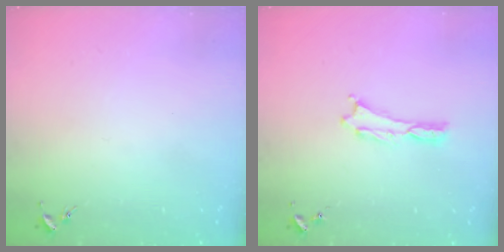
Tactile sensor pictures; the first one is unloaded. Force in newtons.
{"total": 0.0}